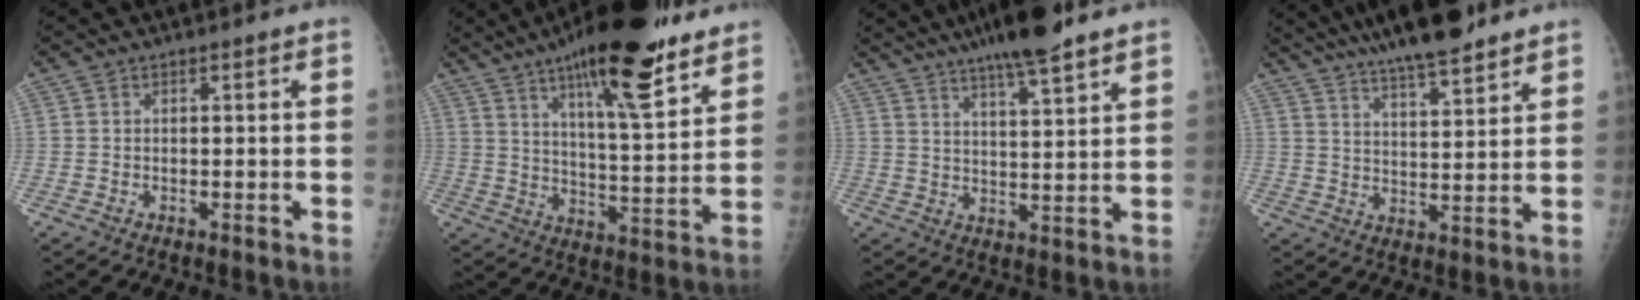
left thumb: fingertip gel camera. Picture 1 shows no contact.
{"total": 21.2, "force": [13.7, 5.2, 15.3], "torque": [-0.218, -0.059, 0.214]}
{"total": 11.9, "force": [9.0, 1.5, 7.7], "torque": [-0.113, -0.031, 0.147]}
{"total": 15.3, "force": [12.5, 2.8, 8.2], "torque": [-0.114, -0.046, 0.200]}